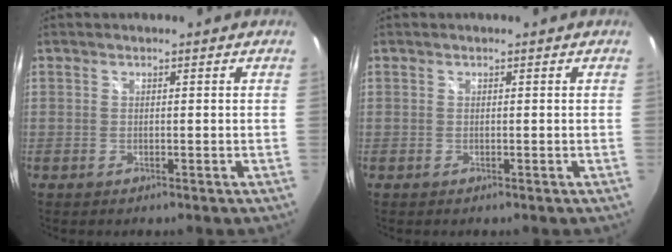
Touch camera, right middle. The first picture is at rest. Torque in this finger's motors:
{"motor_torque": [0.00, 0.00, 0.00, 0.00]}